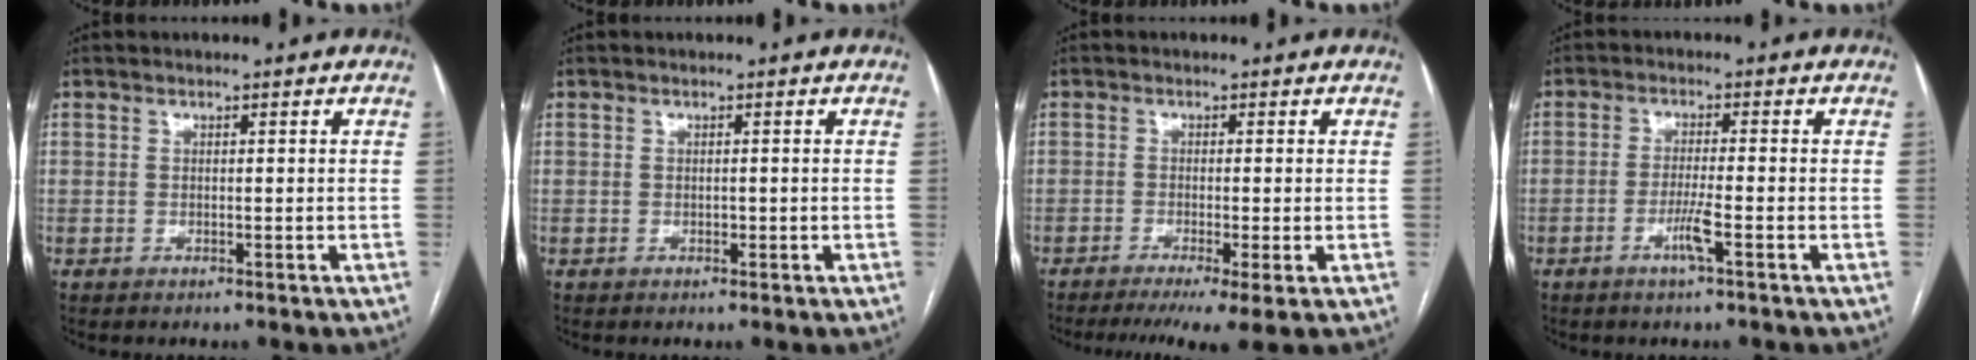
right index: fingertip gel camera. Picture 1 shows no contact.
{"total": 0.0}
{"total": 6.6, "force": [-4.2, 0.0, 5.0], "torque": [-0.074, -0.014, -0.068]}
{"total": 3.6, "force": [-1.7, -0.4, 3.2], "torque": [-0.066, -0.005, -0.034]}